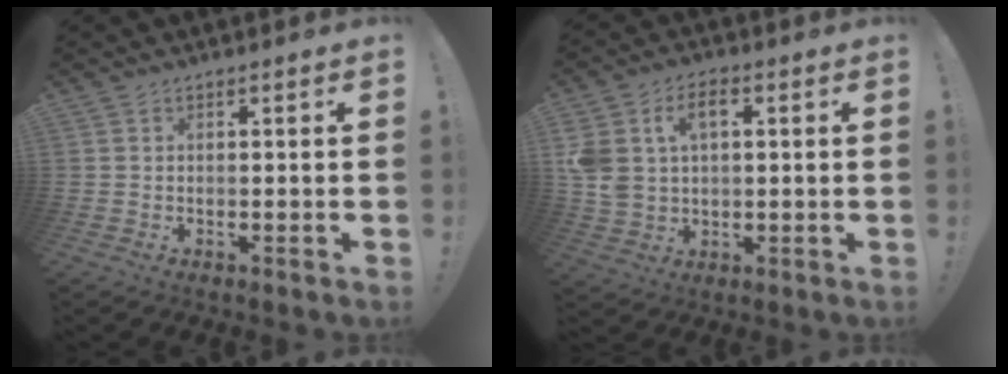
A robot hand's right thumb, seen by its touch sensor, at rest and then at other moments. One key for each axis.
{"total": 9.6, "fx": 3.0, "fy": 6.9, "fz": 6.0, "tx": -0.113, "ty": -0.003, "tz": 0.056}